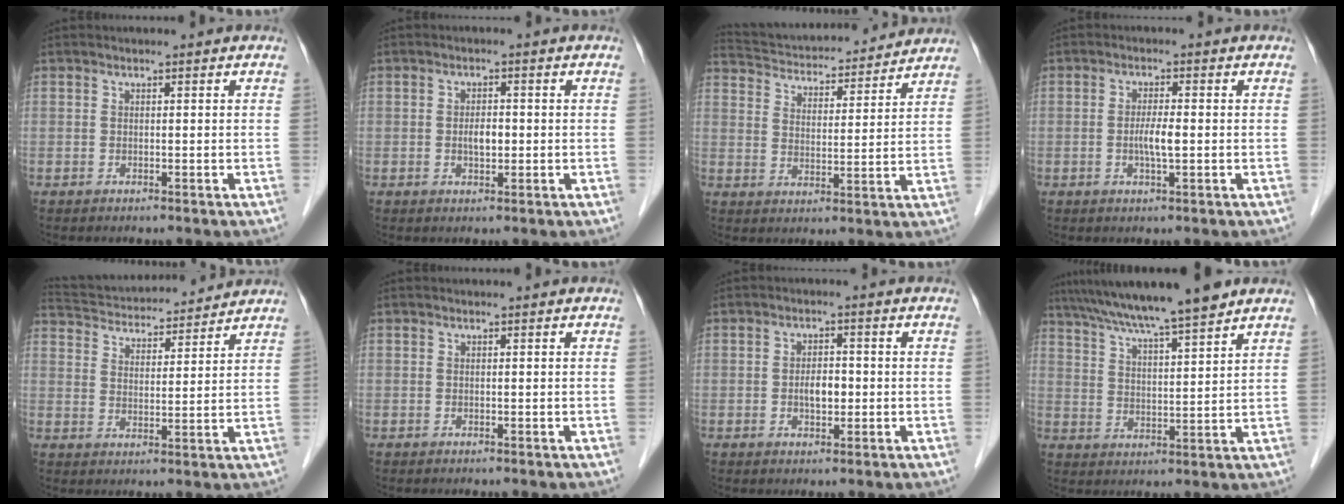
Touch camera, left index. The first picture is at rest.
{"total": 2.5, "force": [-0.4, 1.1, 2.2], "torque": [-0.040, 0.002, -0.005]}
{"total": 17.8, "force": [16.8, 3.3, 4.9], "torque": [-0.086, 0.026, 0.245]}
{"total": 3.1, "force": [-0.5, 0.3, 3.1], "torque": [-0.061, -0.003, -0.010]}
{"total": 16.0, "force": [15.1, 2.8, 4.4], "torque": [-0.083, 0.034, 0.234]}
{"total": 0.0}
{"total": 3.2, "force": [-0.5, 1.6, 2.7], "torque": [-0.047, 0.003, -0.008]}
{"total": 13.8, "force": [11.4, -0.1, 7.7], "torque": [-0.133, 0.020, 0.181]}